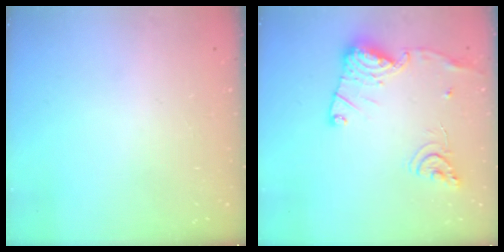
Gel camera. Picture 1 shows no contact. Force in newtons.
{"total": 16.1, "press": 16.1, "slide": 1.6}